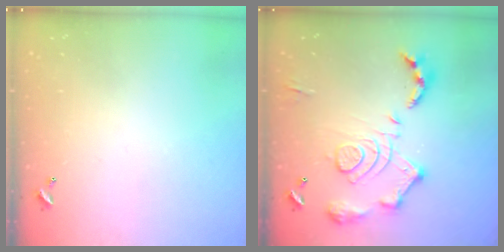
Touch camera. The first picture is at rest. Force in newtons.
{"total": 16.6, "press": 16.6, "slide": 1.7}